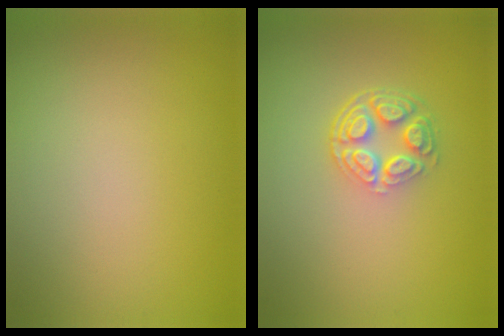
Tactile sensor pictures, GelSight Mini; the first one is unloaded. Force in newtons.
{"total": 4.3, "press": 3.1, "slide": 2.9}